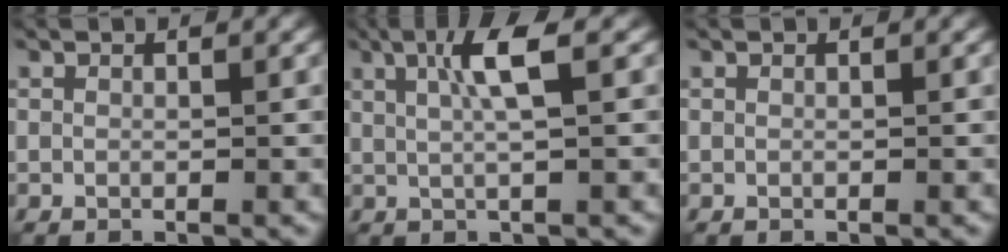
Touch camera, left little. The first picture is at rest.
{"total": 4.0, "force": [0.7, 0.6, 3.9], "torque": [-0.078, 0.004, 0.014]}
{"total": 0.0}